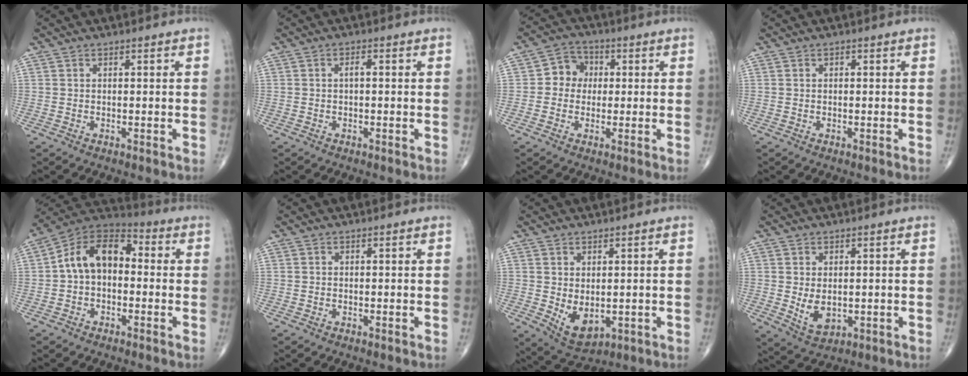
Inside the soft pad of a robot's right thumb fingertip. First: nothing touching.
{"total": 1.1, "force": [-0.1, 0.5, 1.0], "torque": [-0.018, 0.002, -0.004]}
{"total": 5.7, "force": [0.3, 5.1, 2.5], "torque": [-0.013, 0.013, -0.009]}
{"total": 0.0}
{"total": 12.1, "force": [0.1, 8.2, 9.0], "torque": [-0.131, 0.041, -0.018]}
{"total": 0.0}
{"total": 6.4, "force": [-0.4, 3.8, 5.1], "torque": [-0.075, -0.011, 0.013]}
{"total": 5.2, "force": [0.0, 3.3, 4.0], "torque": [-0.062, -0.014, 0.013]}